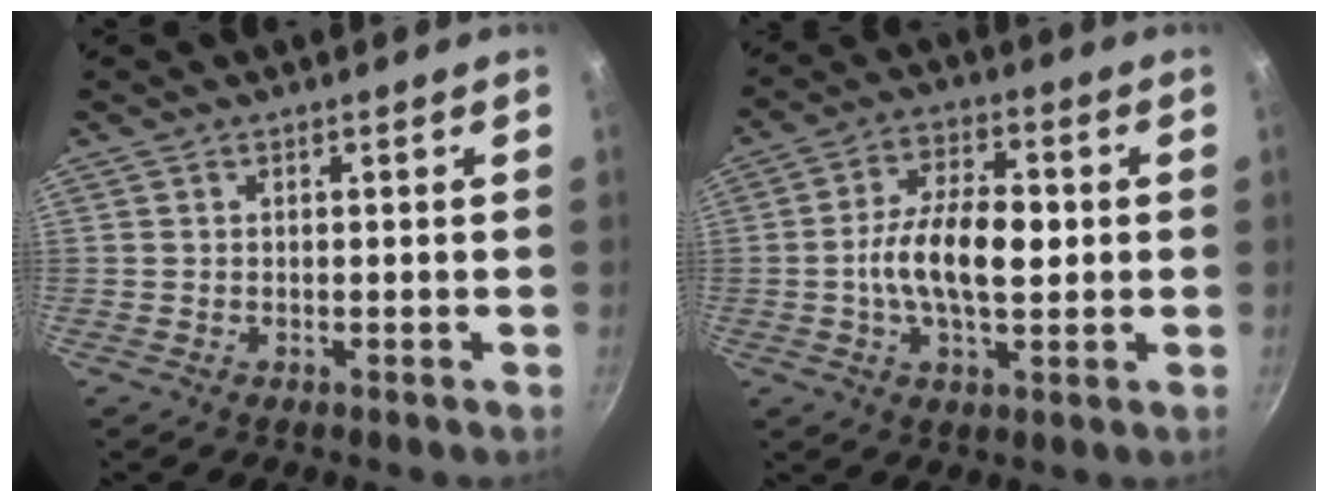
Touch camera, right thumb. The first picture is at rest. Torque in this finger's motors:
{"motor_torque": [0.50, 1.38, 1.07, -0.55, 0.11]}